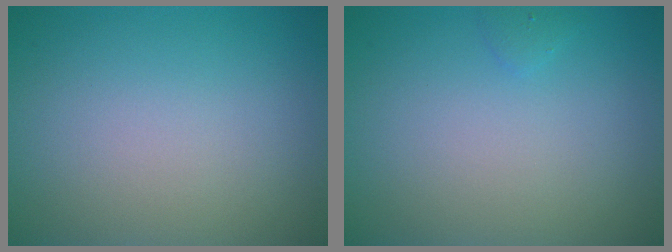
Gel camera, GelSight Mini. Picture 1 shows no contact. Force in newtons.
{"total": 0.5, "press": 0.5, "slide": 0.1}